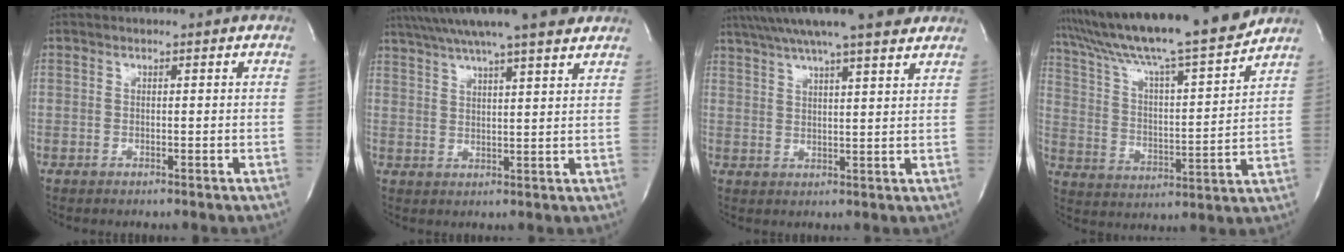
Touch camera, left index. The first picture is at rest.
{"total": 16.6, "force": [13.6, 1.4, 9.5], "torque": [-0.167, 0.030, 0.198]}
{"total": 16.1, "force": [13.1, 1.4, 9.2], "torque": [-0.162, 0.029, 0.190]}
{"total": 19.6, "force": [17.3, 0.0, 9.3], "torque": [-0.165, -0.015, 0.278]}